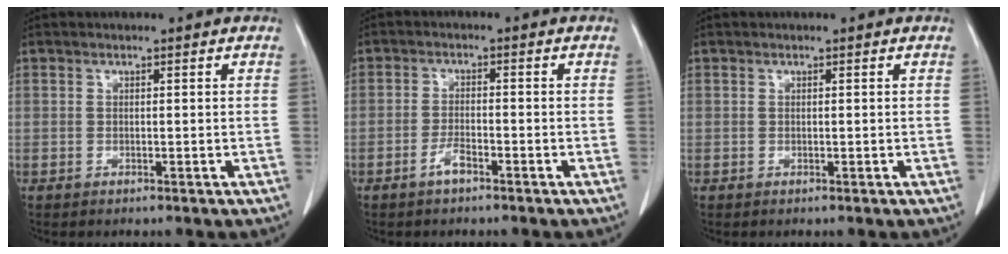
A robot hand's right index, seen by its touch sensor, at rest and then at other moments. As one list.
[{"total": 2.5, "force": [-1.7, 0.5, 1.8], "torque": [-0.033, 0.002, -0.031]}, {"total": 0.0}]